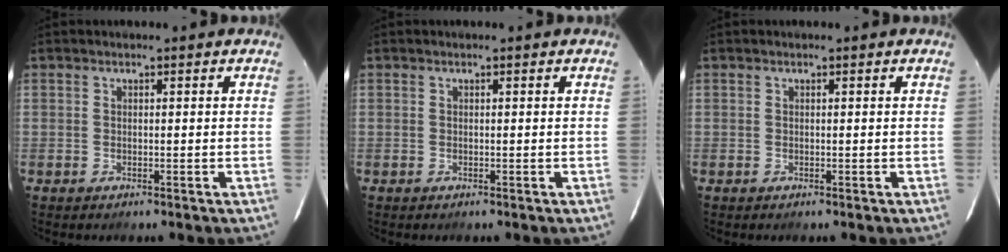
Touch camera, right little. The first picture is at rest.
{"total": 0.0}
{"total": 0.0}